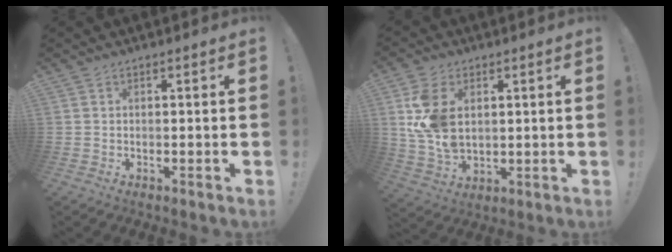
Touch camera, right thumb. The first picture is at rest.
{"total": 12.5, "force": [3.3, 8.3, 8.8], "torque": [-0.166, -0.014, 0.061]}